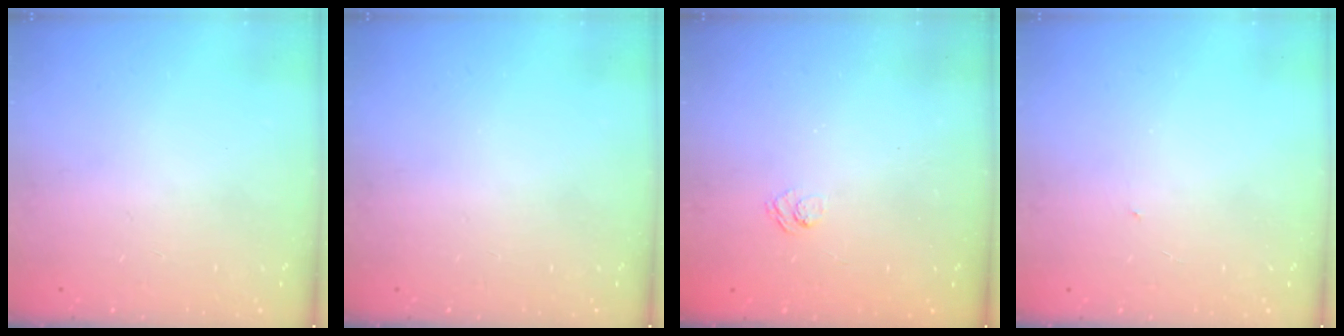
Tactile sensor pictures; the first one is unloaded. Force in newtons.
{"total": 0.0}
{"total": 2.4, "press": 2.0, "slide": 1.3}
{"total": 0.6, "press": 0.6, "slide": 0.1}